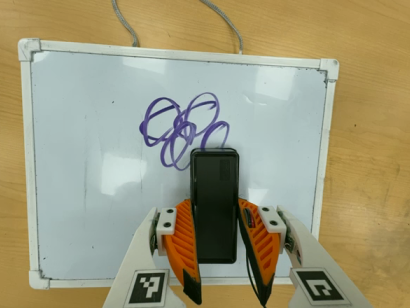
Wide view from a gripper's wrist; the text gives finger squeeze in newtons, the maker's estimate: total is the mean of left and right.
{"total": 4.5, "left": 2.9, "right": 6.0}